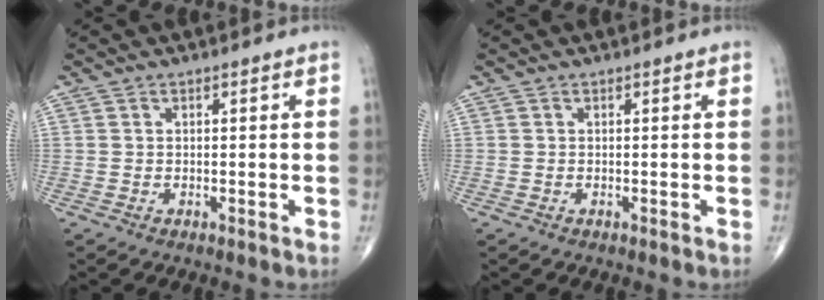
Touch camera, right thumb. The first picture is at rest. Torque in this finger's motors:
{"motor_torque": [0.34, 0.34, 0.00, 0.00, 0.00]}